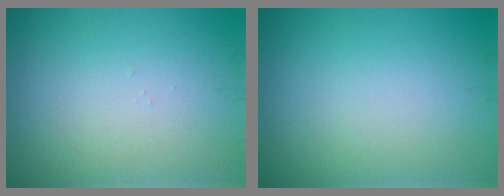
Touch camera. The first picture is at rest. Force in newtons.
{"total": 0.0}